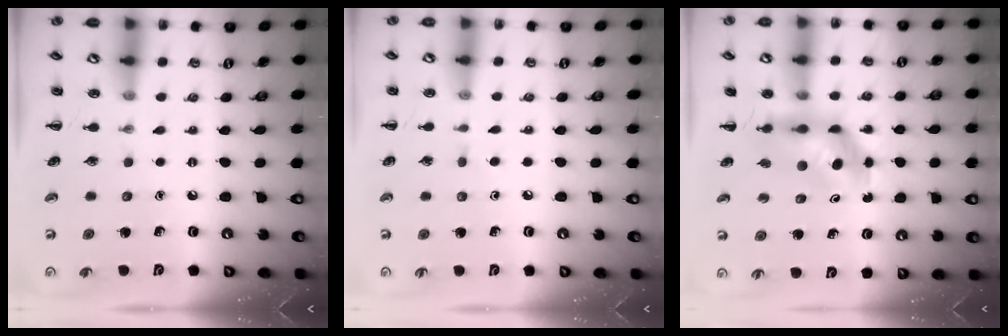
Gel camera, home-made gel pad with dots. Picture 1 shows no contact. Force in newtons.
{"total": 1.6, "press": 1.4, "slide": 0.8}
{"total": 5.4, "press": 5.3, "slide": 0.8}